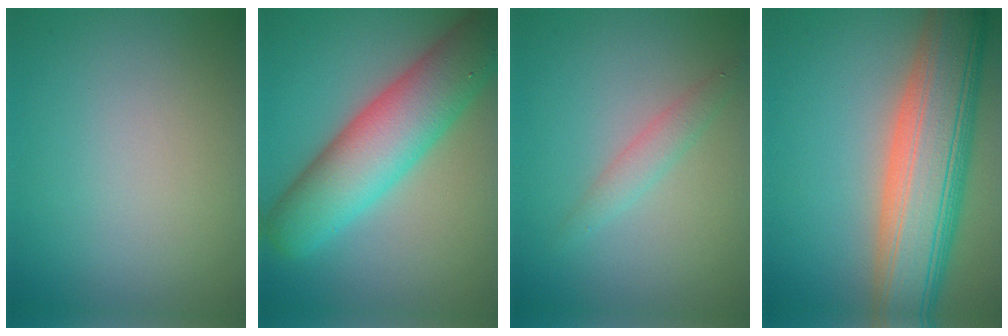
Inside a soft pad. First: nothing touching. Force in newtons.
{"total": 9.5, "press": 9.5, "slide": 0.5}
{"total": 1.7, "press": 1.7, "slide": 0.1}
{"total": 11.5, "press": 11.5, "slide": 0.6}